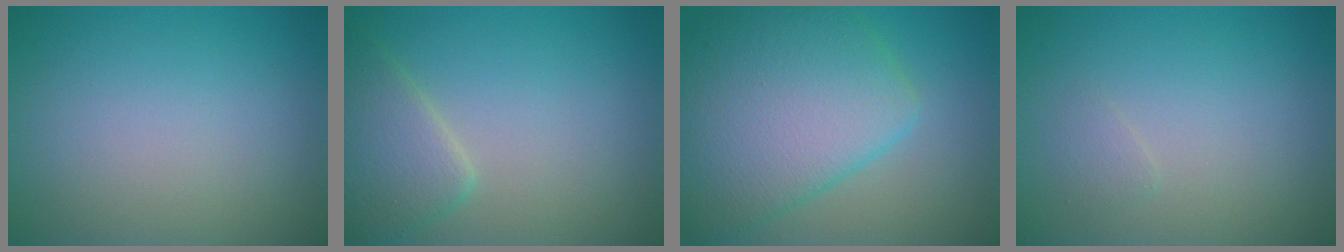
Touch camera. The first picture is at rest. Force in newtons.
{"total": 3.6, "press": 3.6, "slide": 0.1}
{"total": 9.1, "press": 9.1, "slide": 0.1}
{"total": 0.7, "press": 0.7, "slide": 0.1}